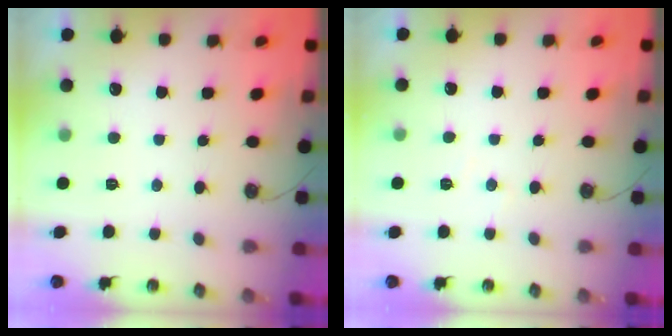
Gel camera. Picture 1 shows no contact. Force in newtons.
{"total": 3.7, "press": 3.7, "slide": 0.6}